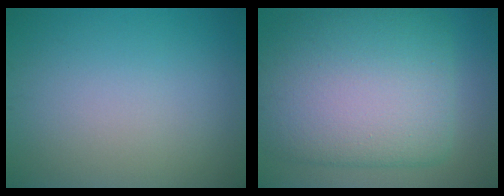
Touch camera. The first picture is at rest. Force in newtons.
{"total": 13.4, "press": 13.4, "slide": 0.3}